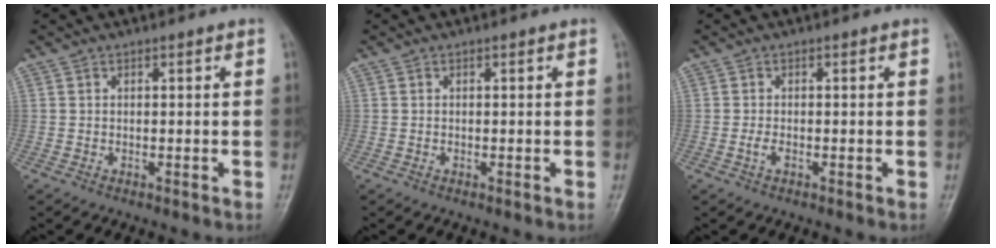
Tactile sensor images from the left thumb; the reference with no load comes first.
{"total": 0.0}
{"total": 1.5, "force": [-0.6, 0.7, 1.2], "torque": [-0.027, 0.001, -0.013]}